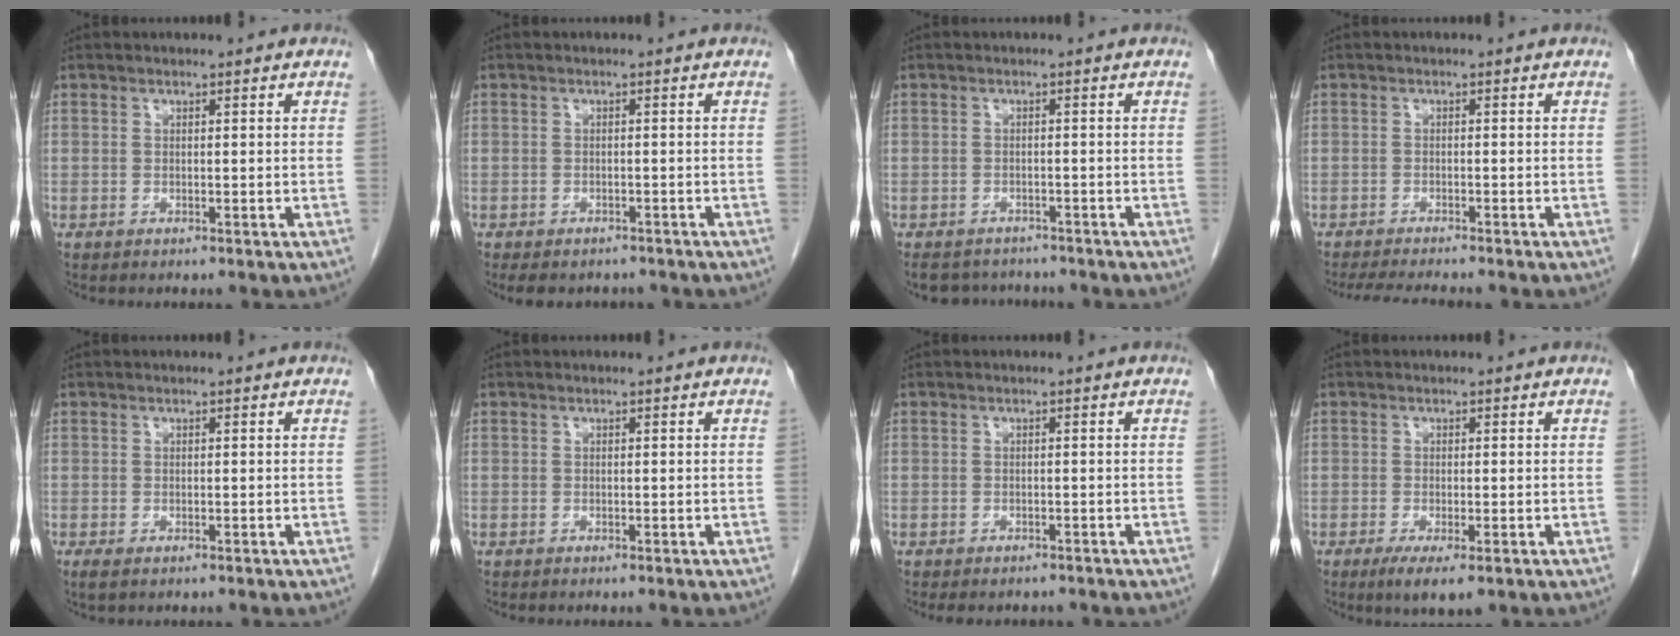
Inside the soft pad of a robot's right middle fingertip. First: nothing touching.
{"total": 6.5, "force": [-5.5, 2.8, 2.0], "torque": [-0.024, 0.002, -0.068]}
{"total": 6.7, "force": [-6.1, 2.5, 1.1], "torque": [-0.013, 0.001, -0.081]}
{"total": 6.0, "force": [-5.4, 0.3, 2.6], "torque": [-0.038, -0.016, -0.085]}
{"total": 1.5, "force": [-0.8, 0.7, 1.0], "torque": [-0.018, -0.003, -0.008]}
{"total": 0.0}
{"total": 4.2, "force": [-3.7, 1.6, 1.1], "torque": [-0.008, -0.001, -0.045]}
{"total": 4.3, "force": [-2.4, 1.0, 3.5], "torque": [-0.057, -0.012, -0.034]}